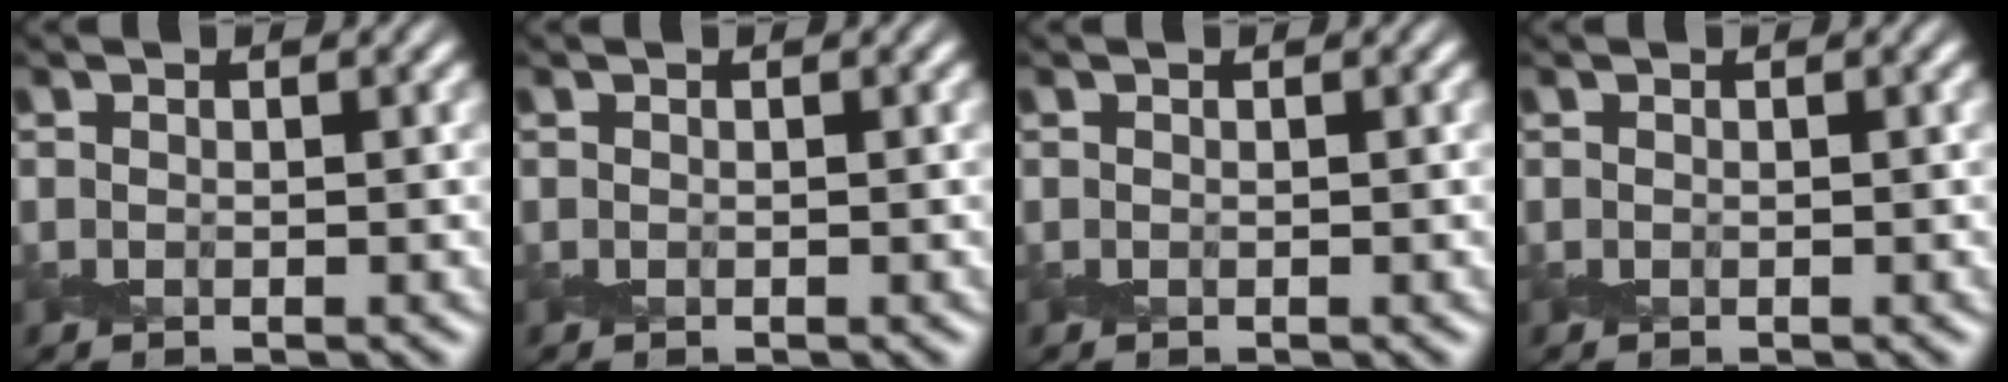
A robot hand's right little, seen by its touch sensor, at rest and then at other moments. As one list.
[{"total": 0.0}, {"total": 0.0}, {"total": 0.0}]